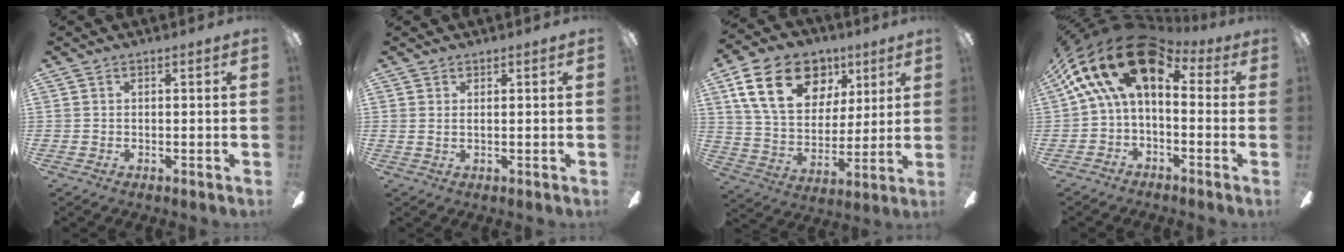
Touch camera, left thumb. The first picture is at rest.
{"total": 1.0, "force": [0.6, 0.1, 0.8], "torque": [-0.017, 0.001, 0.011]}
{"total": 21.1, "force": [9.6, 14.2, 12.1], "torque": [-0.206, -0.024, 0.173]}
{"total": 19.6, "force": [6.9, 10.1, 15.4], "torque": [-0.276, -0.026, 0.120]}